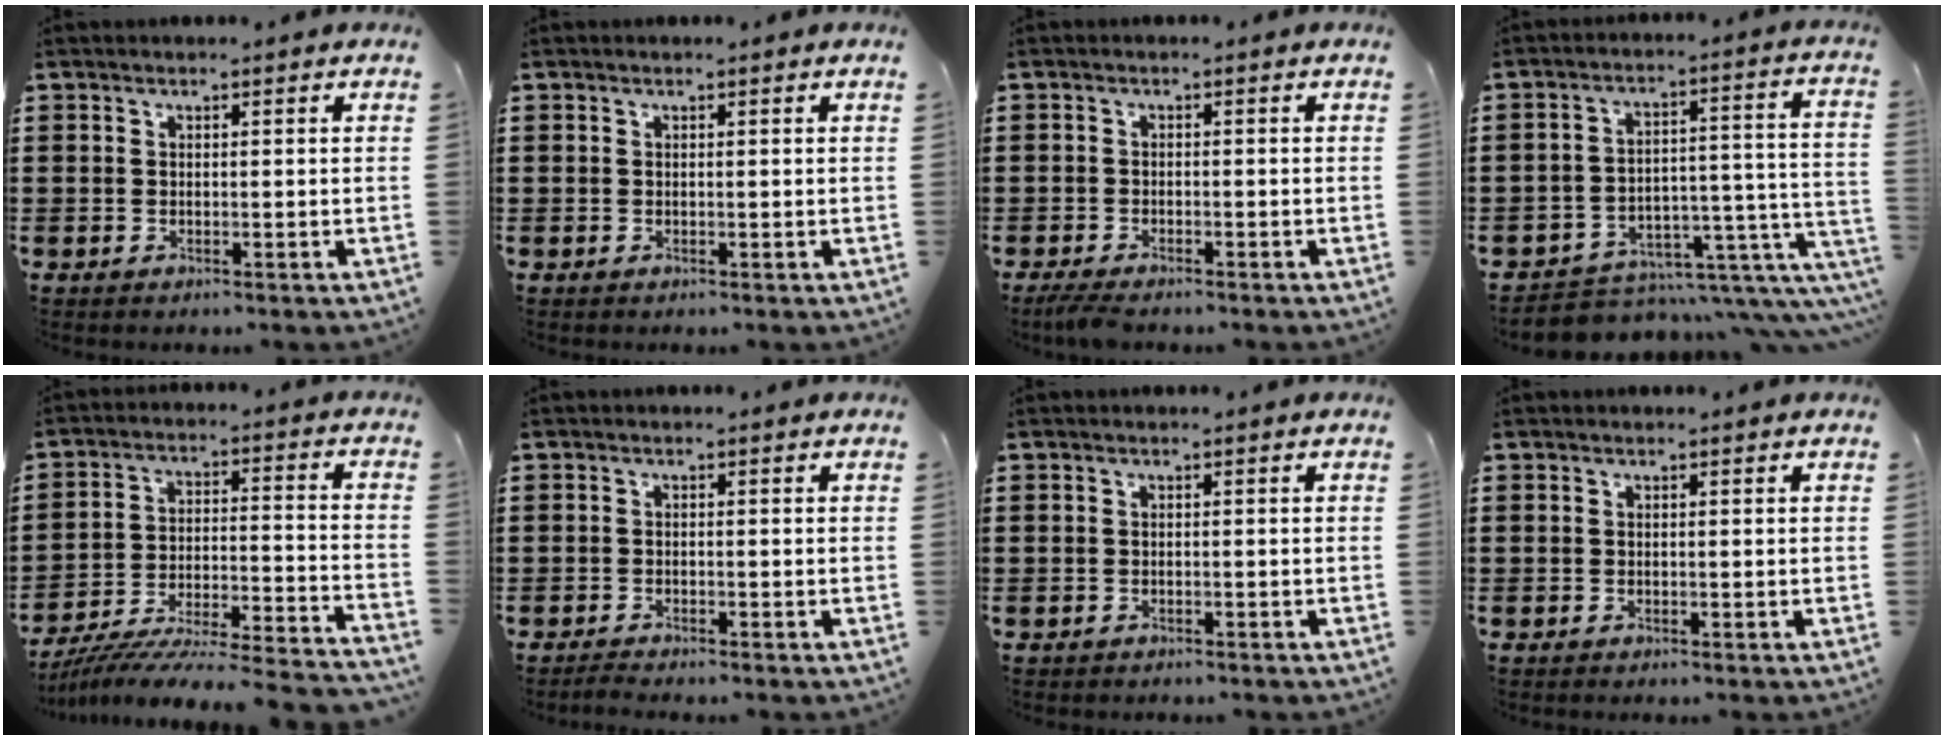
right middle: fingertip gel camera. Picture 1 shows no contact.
{"total": 0.0}
{"total": 1.9, "force": [-1.7, 0.1, 0.7], "torque": [-0.029, -0.007, -0.038]}
{"total": 5.4, "force": [-4.4, 2.3, 2.2], "torque": [-0.039, -0.006, -0.077]}
{"total": 6.7, "force": [-6.4, -0.5, 2.0], "torque": [-0.037, -0.014, -0.131]}
{"total": 1.0, "force": [-1.0, -0.1, 0.3], "torque": [-0.007, -0.004, -0.018]}
{"total": 0.6, "force": [-0.5, 0.1, -0.1], "torque": [0.001, 0.000, -0.012]}
{"total": 0.0}